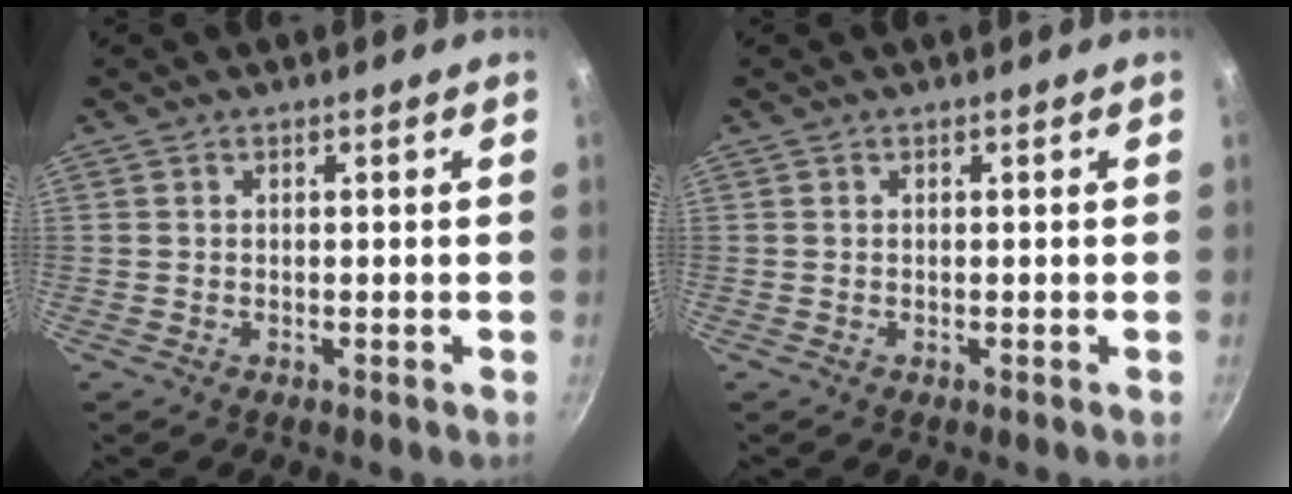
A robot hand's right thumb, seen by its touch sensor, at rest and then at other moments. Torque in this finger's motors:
{"motor_torque": [0.00, 0.00, 0.02, 0.02, 0.00]}